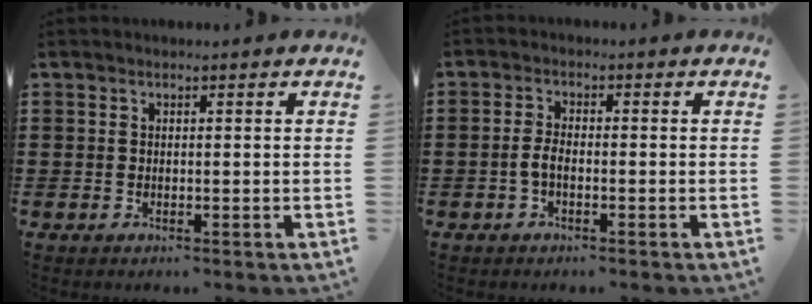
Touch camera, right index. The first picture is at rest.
{"total": 2.5, "force": [-1.0, 0.9, 2.2], "torque": [-0.056, -0.005, -0.022]}